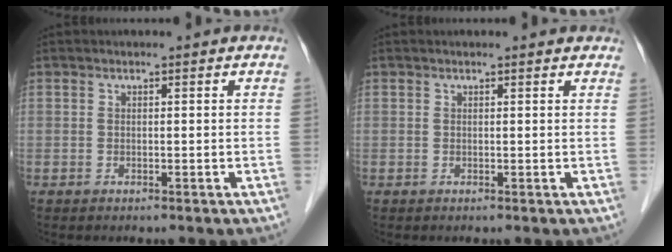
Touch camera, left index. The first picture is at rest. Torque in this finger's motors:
{"motor_torque": [0.33, -0.53, -0.01, 0.01]}